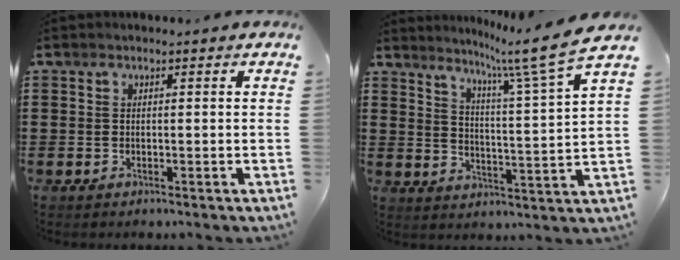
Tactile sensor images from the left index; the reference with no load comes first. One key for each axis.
{"total": 8.4, "fx": 7.0, "fy": -1.2, "fz": 4.5, "tx": -0.084, "ty": -0.060, "tz": 0.102}